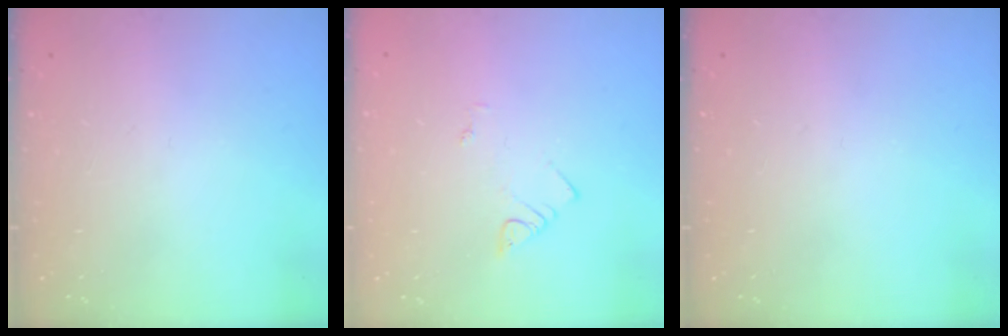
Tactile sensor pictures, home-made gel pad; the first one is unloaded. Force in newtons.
{"total": 2.1, "press": 2.1, "slide": 0.4}
{"total": 0.0}